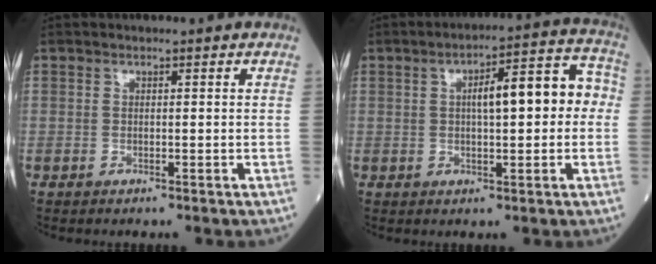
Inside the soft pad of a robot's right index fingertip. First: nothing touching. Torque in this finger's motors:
{"motor_torque": [1.34, -0.02, 0.25, 0.07]}